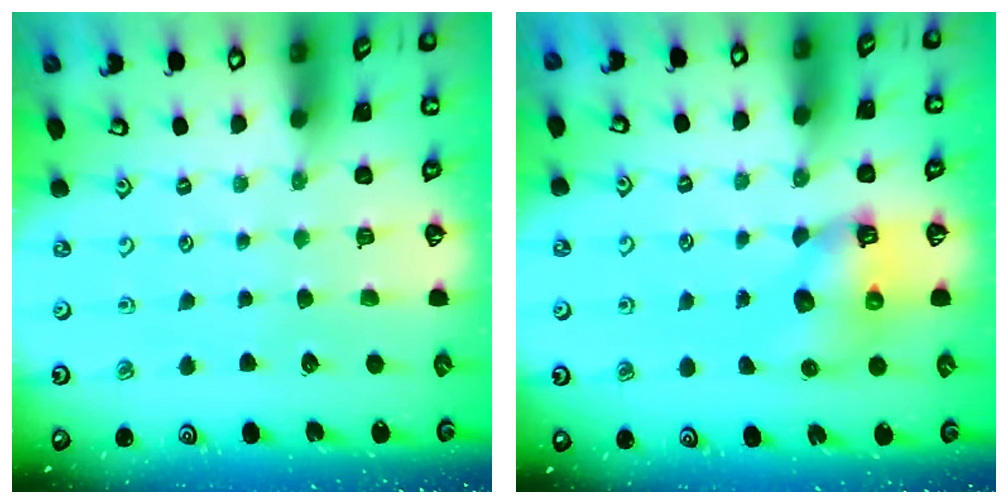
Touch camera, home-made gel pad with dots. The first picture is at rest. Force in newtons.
{"total": 8.0, "press": 8.0, "slide": 0.8}